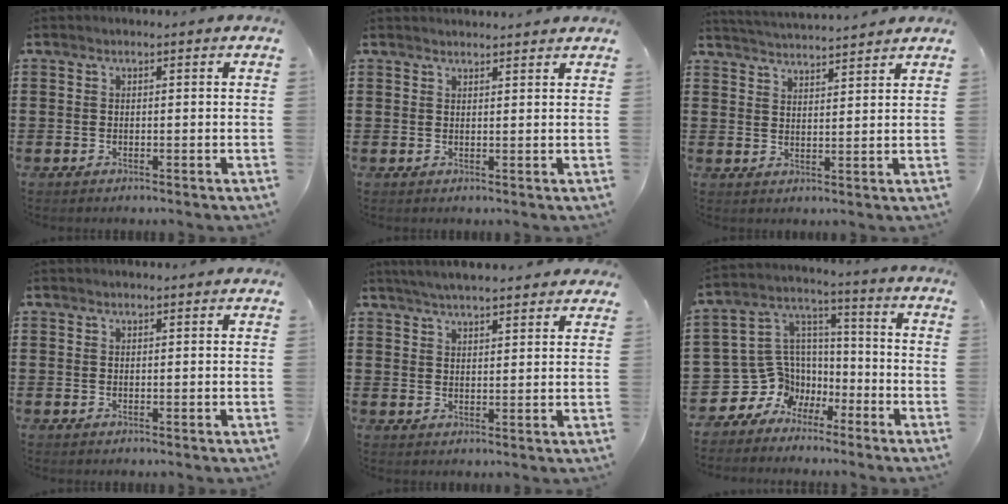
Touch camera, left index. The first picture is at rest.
{"total": 1.5, "force": [1.5, 0.0, 0.0], "torque": [-0.005, 0.000, 0.029]}
{"total": 3.2, "force": [3.1, -0.6, -0.1], "torque": [-0.011, -0.019, 0.054]}
{"total": 0.8, "force": [0.8, 0.0, 0.1], "torque": [-0.004, -0.001, 0.016]}
{"total": 4.3, "force": [4.1, -0.1, 1.1], "torque": [-0.034, -0.012, 0.075]}
{"total": 7.6, "force": [-3.6, 6.7, 0.6], "torque": [-0.060, -0.007, -0.069]}